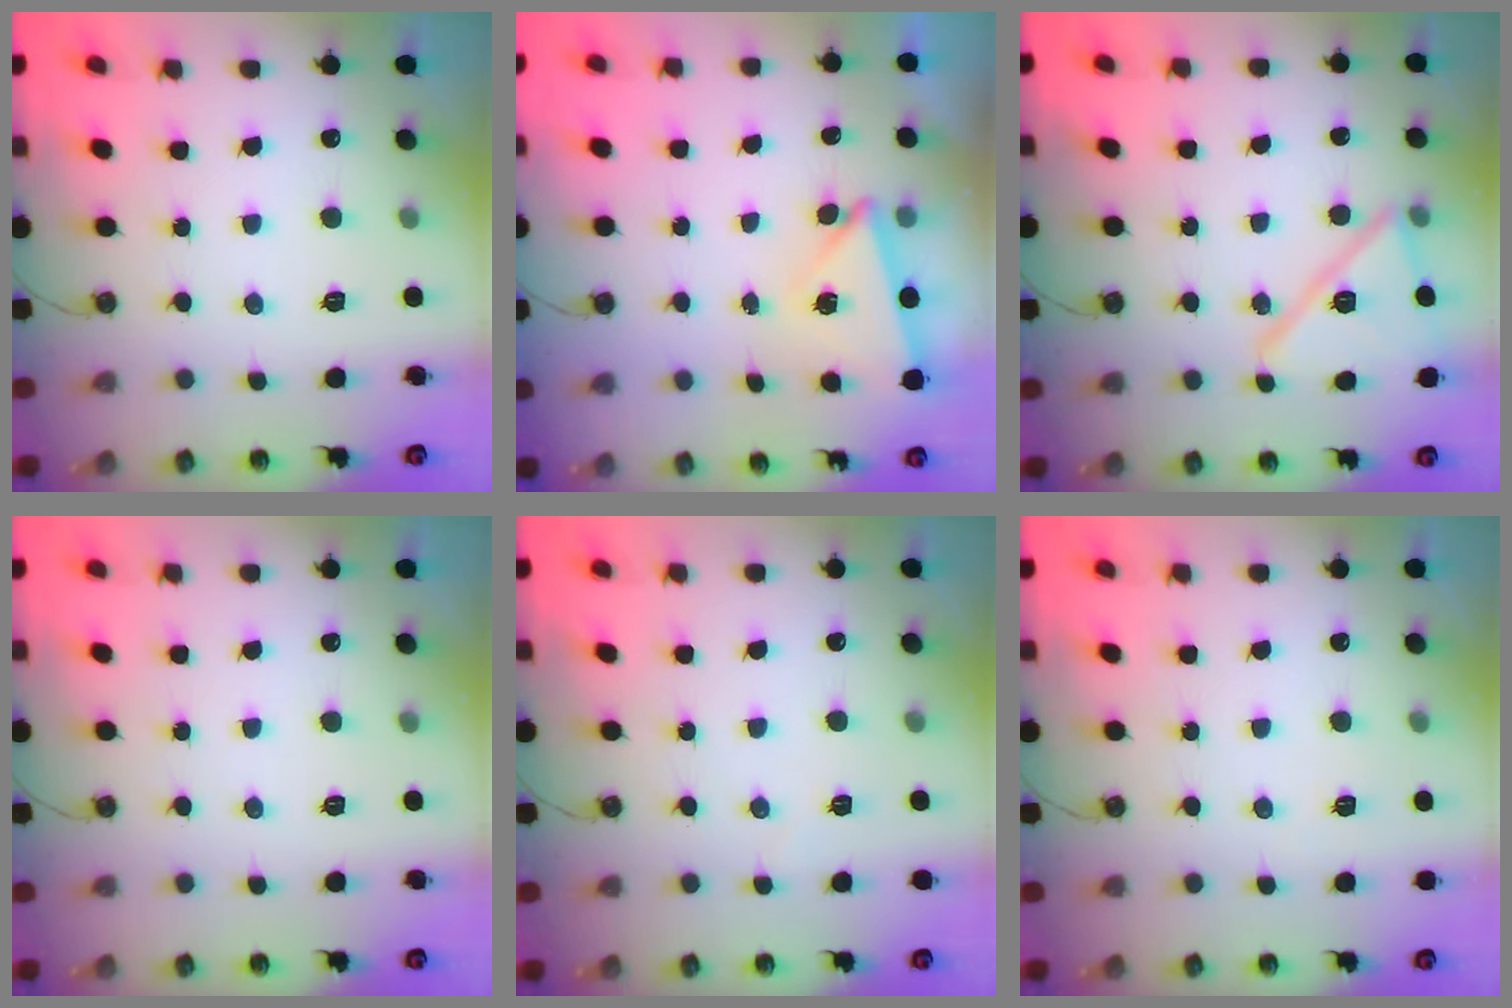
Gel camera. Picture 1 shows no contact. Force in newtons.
{"total": 3.3, "press": 3.0, "slide": 1.5}
{"total": 15.6, "press": 15.6, "slide": 0.8}
{"total": 0.0}
{"total": 2.1, "press": 1.9, "slide": 0.7}
{"total": 1.6, "press": 1.5, "slide": 0.5}